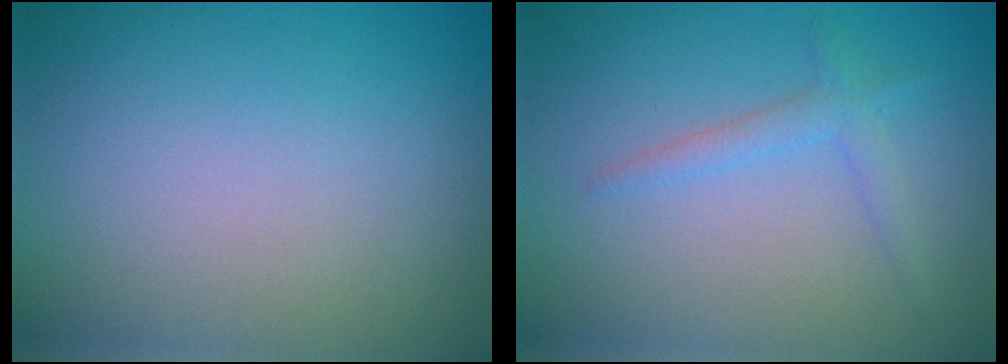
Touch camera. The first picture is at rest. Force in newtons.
{"total": 1.7, "press": 1.7, "slide": 0.1}